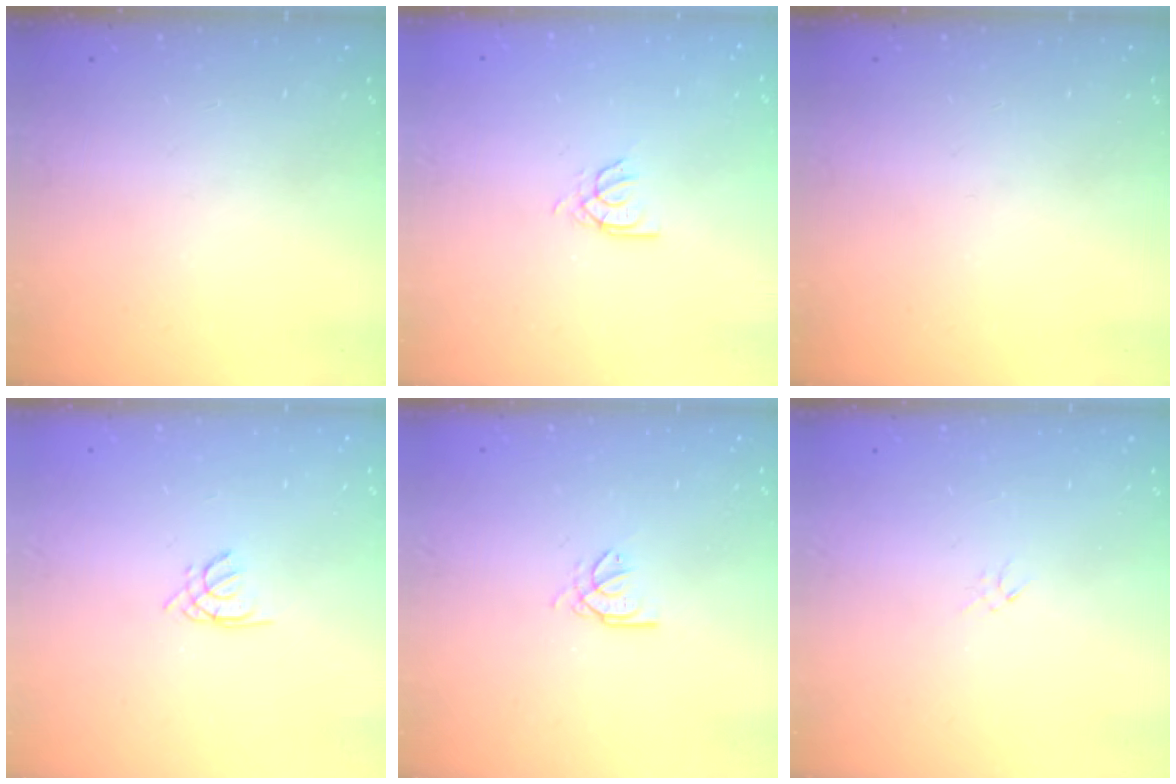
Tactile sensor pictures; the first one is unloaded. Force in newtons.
{"total": 2.7, "press": 2.7, "slide": 0.2}
{"total": 0.0}
{"total": 1.4, "press": 1.3, "slide": 0.3}
{"total": 2.7, "press": 2.7, "slide": 0.4}
{"total": 0.9, "press": 0.8, "slide": 0.4}